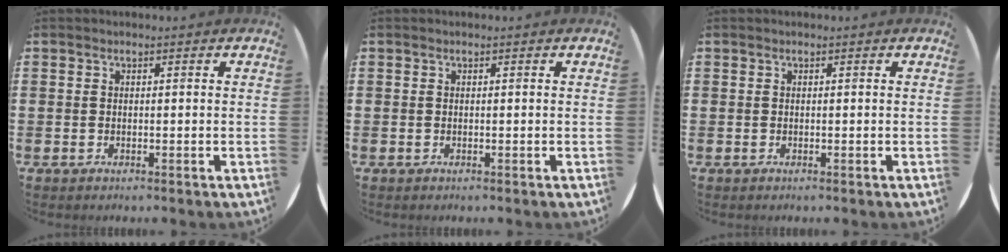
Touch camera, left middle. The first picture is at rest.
{"total": 0.0}
{"total": 0.0}